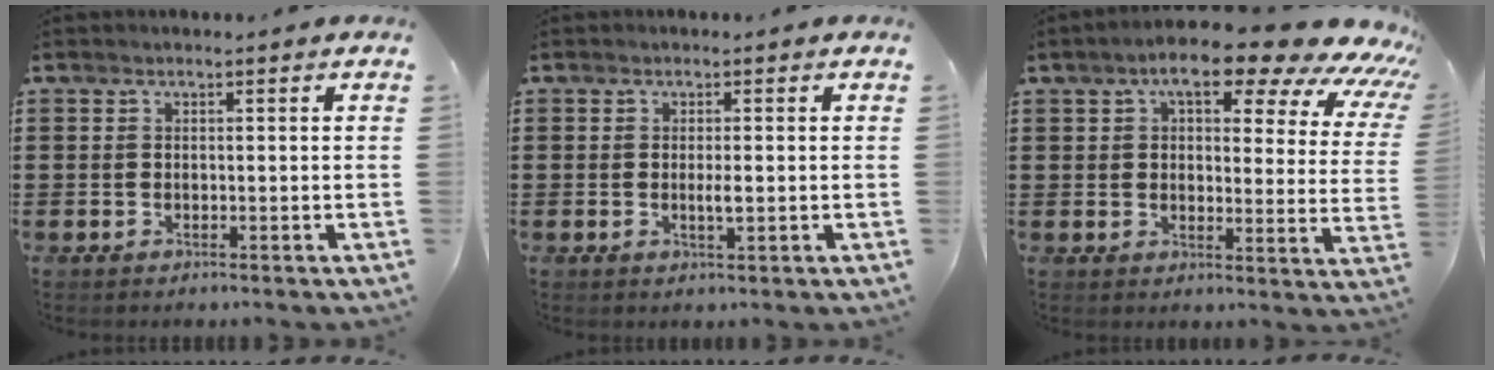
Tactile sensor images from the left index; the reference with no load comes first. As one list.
[{"total": 1.9, "force": [-0.1, 0.3, 1.8], "torque": [-0.035, -0.004, -0.002]}, {"total": 11.6, "force": [8.4, 3.1, 7.3], "torque": [-0.122, -0.044, 0.136]}]